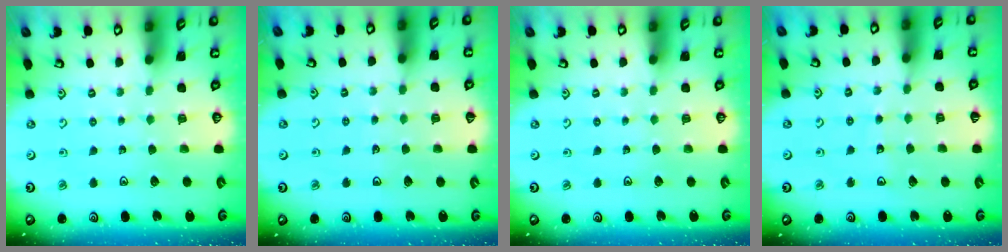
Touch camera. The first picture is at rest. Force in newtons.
{"total": 2.4, "press": 2.4, "slide": 0.2}
{"total": 0.0}
{"total": 4.7, "press": 4.7, "slide": 0.7}